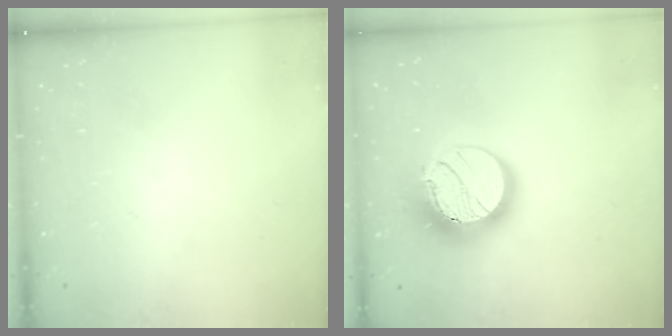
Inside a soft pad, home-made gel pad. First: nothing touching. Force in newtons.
{"total": 16.9, "press": 16.9, "slide": 1.4}